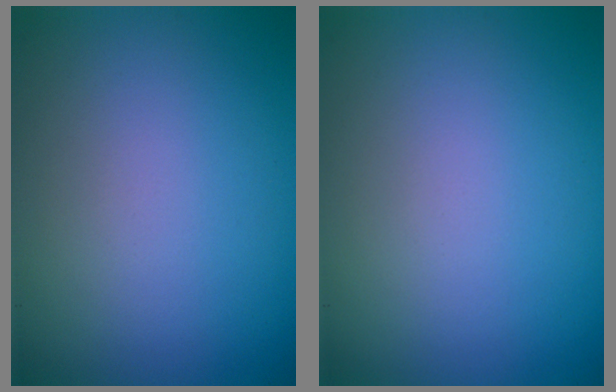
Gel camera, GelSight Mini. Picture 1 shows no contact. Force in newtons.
{"total": 0.0}